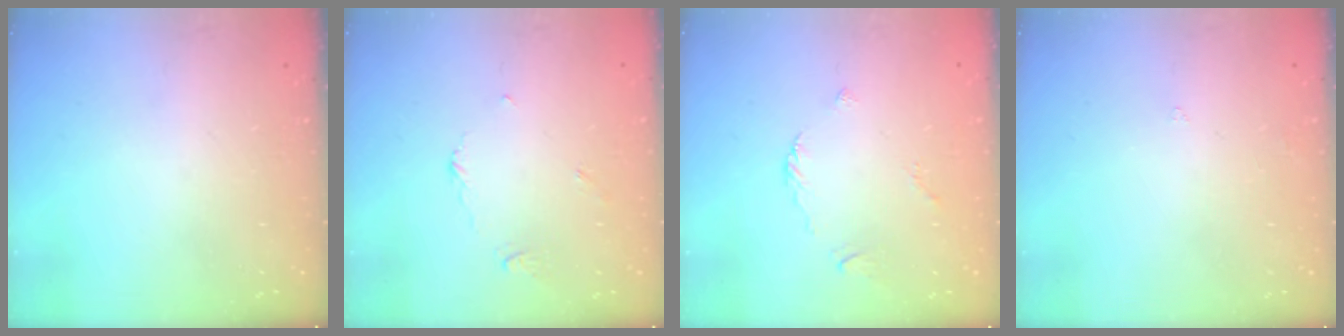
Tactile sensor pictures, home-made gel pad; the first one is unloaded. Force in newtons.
{"total": 2.9, "press": 2.9, "slide": 0.3}
{"total": 2.6, "press": 2.6, "slide": 0.6}
{"total": 2.3, "press": 2.3, "slide": 0.5}